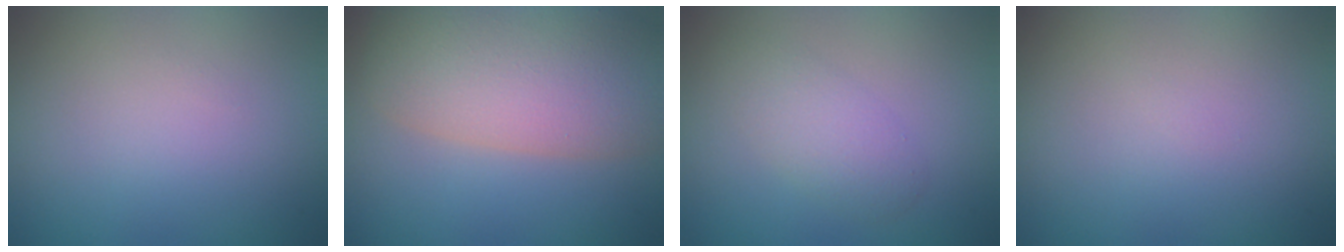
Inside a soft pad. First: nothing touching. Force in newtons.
{"total": 9.7, "press": 9.7, "slide": 0.6}
{"total": 2.6, "press": 2.6, "slide": 0.2}
{"total": 0.0}